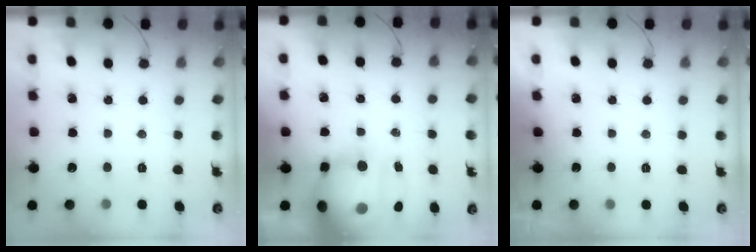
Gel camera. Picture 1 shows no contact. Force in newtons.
{"total": 22.3, "press": 21.8, "slide": 5.0}
{"total": 0.0}